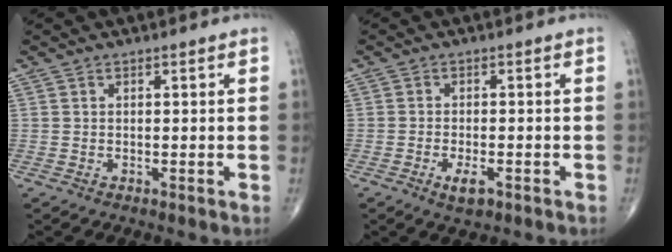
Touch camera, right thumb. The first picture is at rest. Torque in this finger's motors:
{"motor_torque": [-0.20, 0.09, 0.01, -0.06, 0.00]}